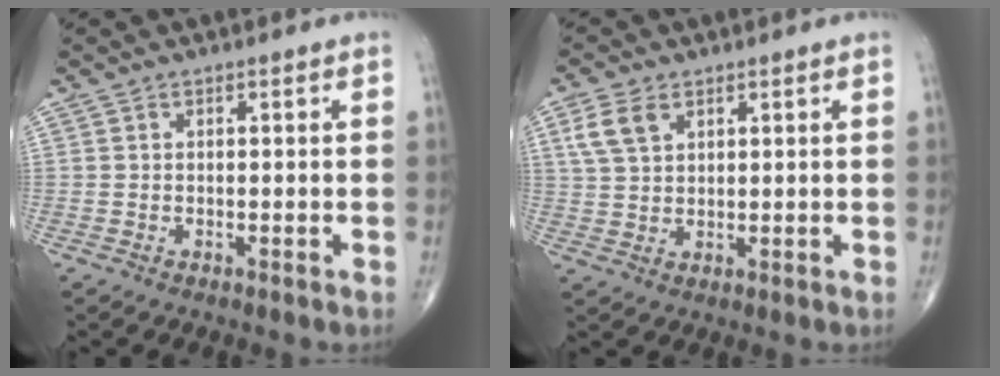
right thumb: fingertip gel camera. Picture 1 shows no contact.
{"total": 5.6, "force": [2.6, 3.5, 3.6], "torque": [-0.070, 0.001, 0.057]}